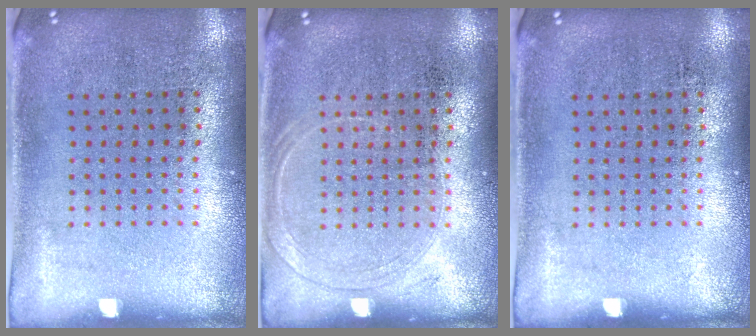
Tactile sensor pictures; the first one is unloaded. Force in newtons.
{"total": 1.2, "press": 1.1, "slide": 0.3}
{"total": 0.0}